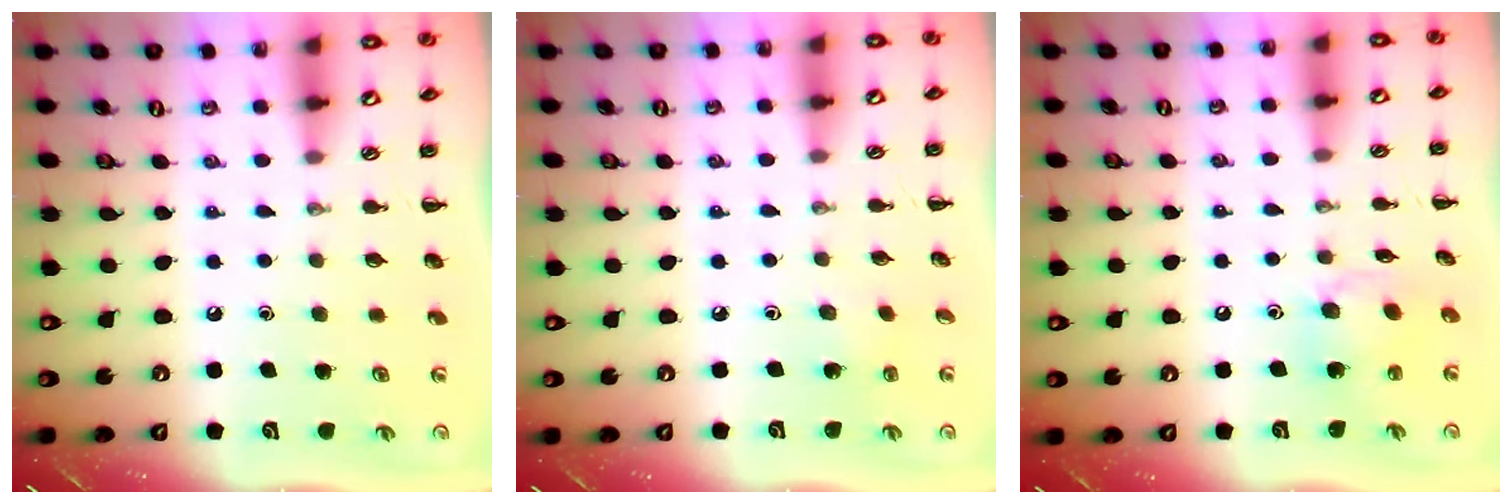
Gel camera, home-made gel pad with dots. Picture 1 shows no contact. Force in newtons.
{"total": 1.3, "press": 1.2, "slide": 0.6}
{"total": 8.0, "press": 7.9, "slide": 0.6}